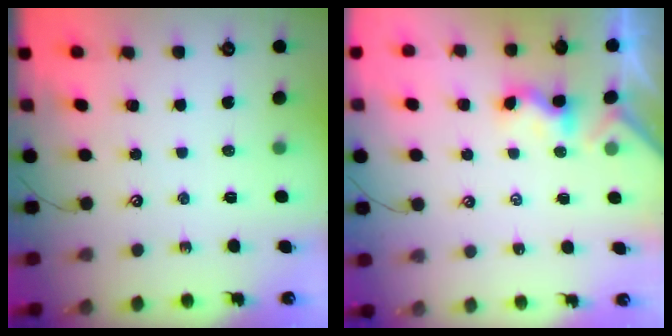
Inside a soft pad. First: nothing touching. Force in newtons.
{"total": 1.8, "press": 1.7, "slide": 0.5}